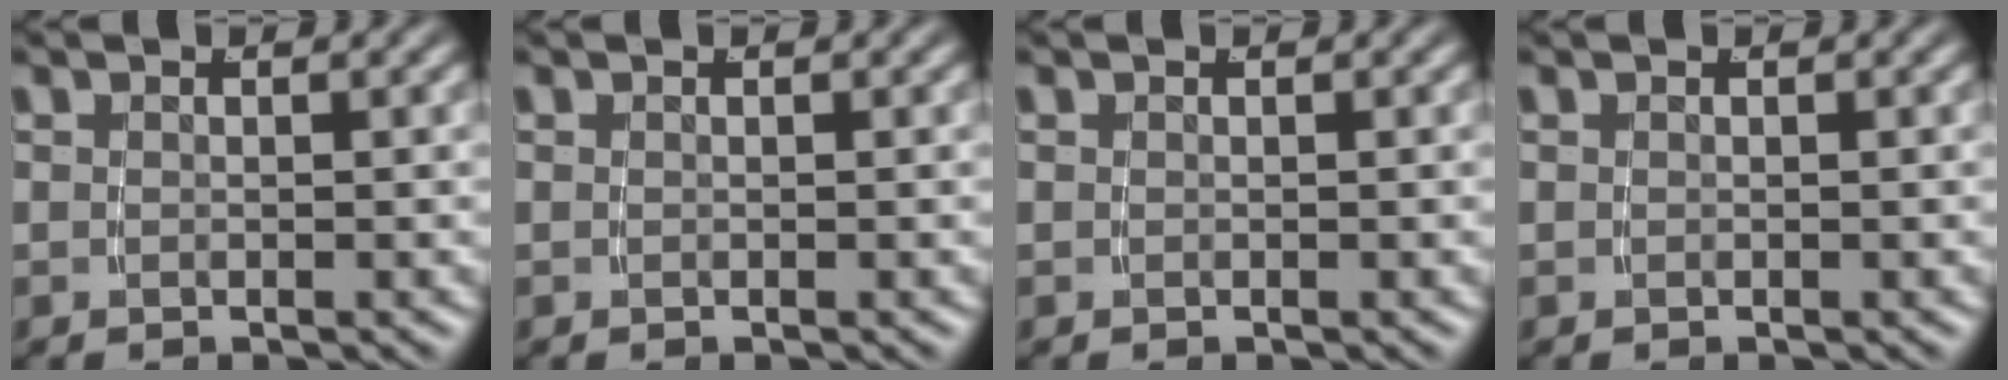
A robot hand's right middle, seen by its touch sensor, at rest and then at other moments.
{"total": 0.0}
{"total": 0.0}
{"total": 0.0}